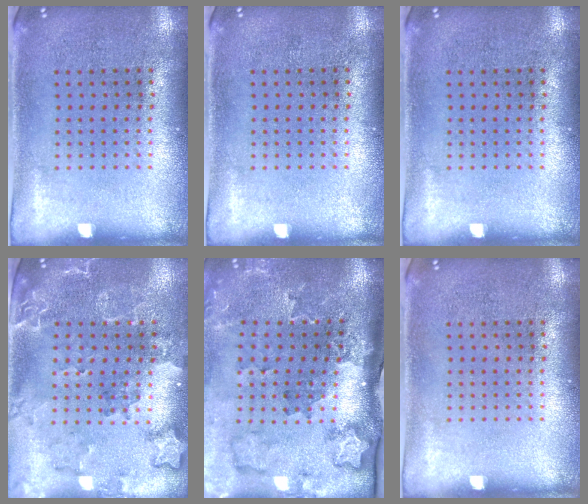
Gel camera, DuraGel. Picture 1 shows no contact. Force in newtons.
{"total": 0.0}
{"total": 0.0}
{"total": 2.1, "press": 1.9, "slide": 0.9}
{"total": 2.2, "press": 2.0, "slide": 1.0}
{"total": 0.0}